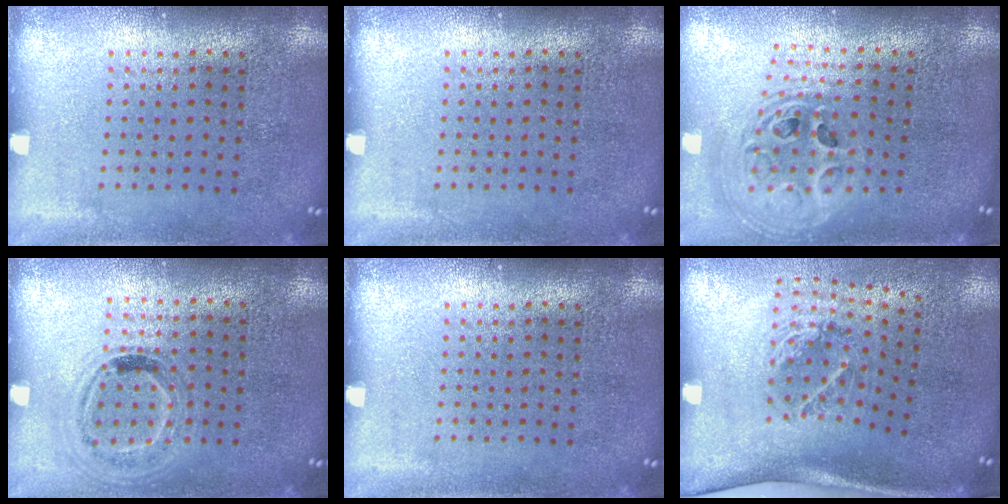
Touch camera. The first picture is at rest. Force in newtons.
{"total": 0.0}
{"total": 2.4, "press": 1.8, "slide": 1.5}
{"total": 0.9, "press": 0.9, "slide": 0.3}
{"total": 0.0}
{"total": 2.1, "press": 1.3, "slide": 1.7}